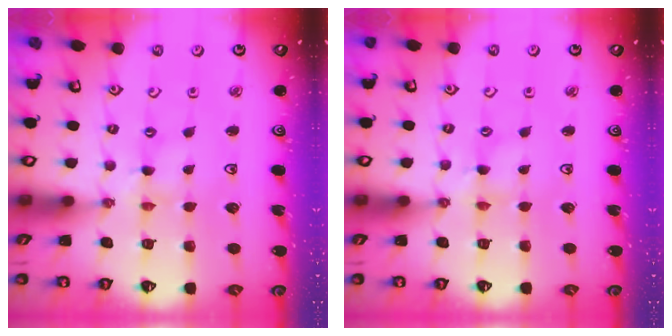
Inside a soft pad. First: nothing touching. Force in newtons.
{"total": 1.5, "press": 1.5, "slide": 0.3}